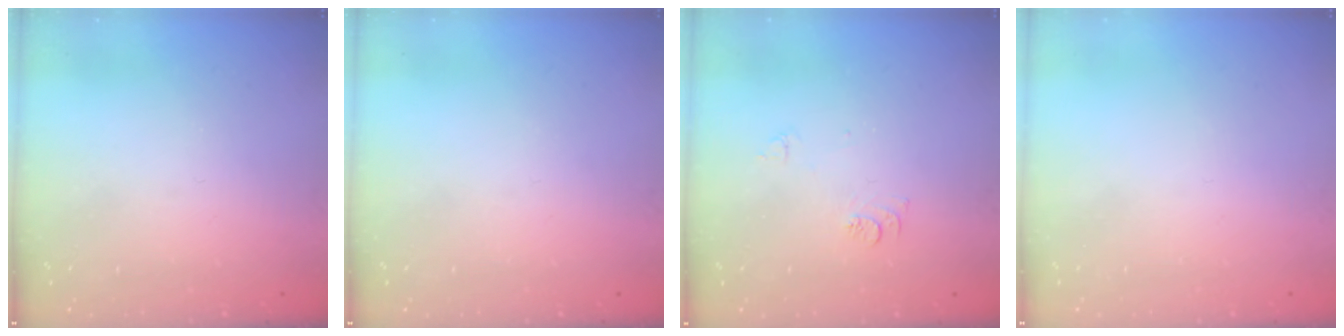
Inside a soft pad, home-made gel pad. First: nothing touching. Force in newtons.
{"total": 0.0}
{"total": 7.4, "press": 7.3, "slide": 0.8}
{"total": 1.5, "press": 1.5, "slide": 0.1}